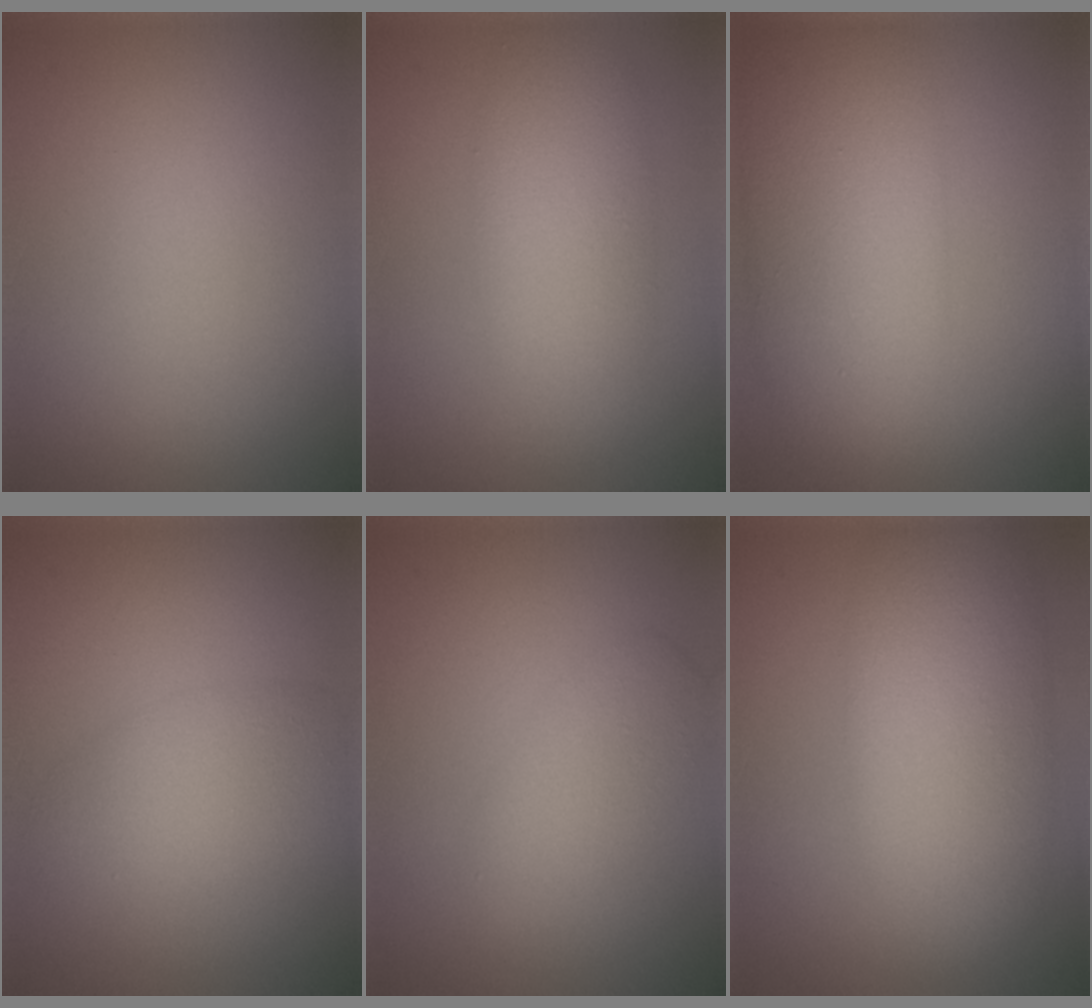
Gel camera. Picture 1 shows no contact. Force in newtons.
{"total": 5.1, "press": 5.1, "slide": 0.1}
{"total": 8.6, "press": 8.6, "slide": 0.2}
{"total": 3.8, "press": 3.8, "slide": 0.1}
{"total": 3.2, "press": 3.2, "slide": 0.1}
{"total": 8.4, "press": 8.4, "slide": 0.4}